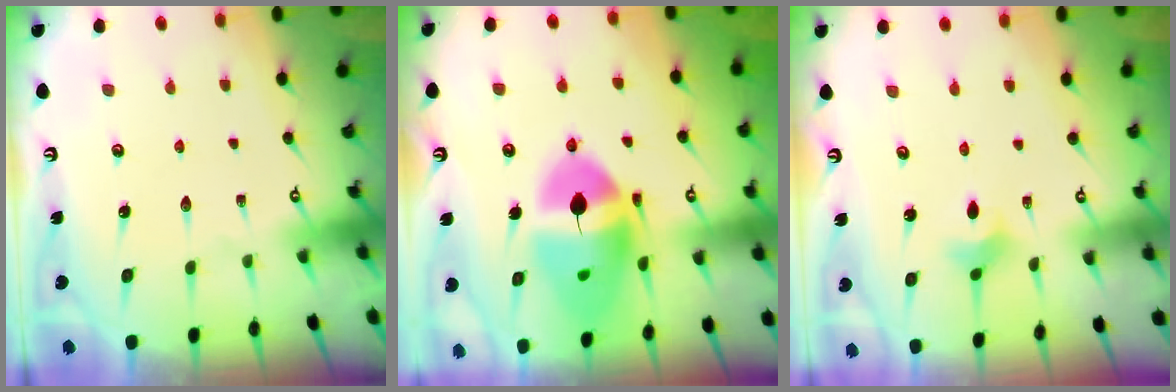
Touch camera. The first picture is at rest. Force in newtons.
{"total": 17.8, "press": 17.7, "slide": 1.7}
{"total": 2.6, "press": 2.6, "slide": 0.4}